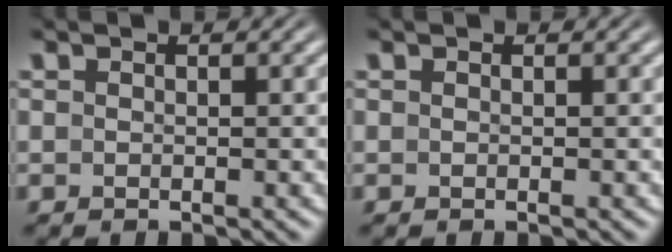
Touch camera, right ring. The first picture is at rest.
{"total": 0.0}